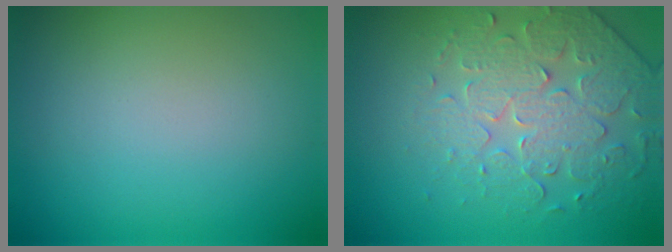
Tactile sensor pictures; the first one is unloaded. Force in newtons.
{"total": 4.2, "press": 4.1, "slide": 1.2}